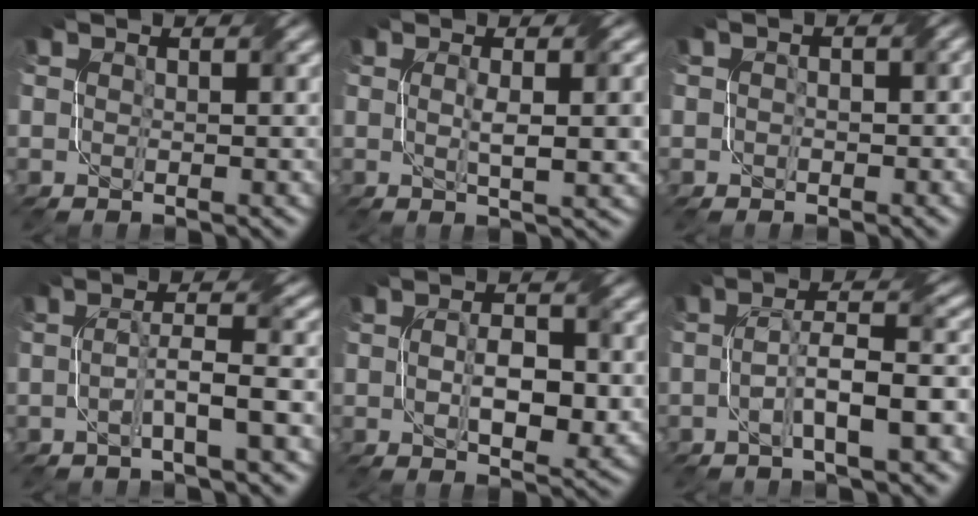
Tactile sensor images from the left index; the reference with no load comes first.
{"total": 3.9, "force": [0.2, 0.8, 3.8], "torque": [-0.060, 0.004, 0.003]}
{"total": 1.4, "force": [0.0, 1.2, 0.9], "torque": [-0.009, -0.001, -0.004]}
{"total": 3.7, "force": [-1.5, 0.3, 3.4], "torque": [-0.063, 0.013, -0.033]}
{"total": 5.0, "force": [-0.3, 2.4, 4.4], "torque": [-0.080, -0.005, 0.000]}
{"total": 6.2, "force": [-2.4, 1.3, 5.5], "torque": [-0.093, 0.016, -0.044]}